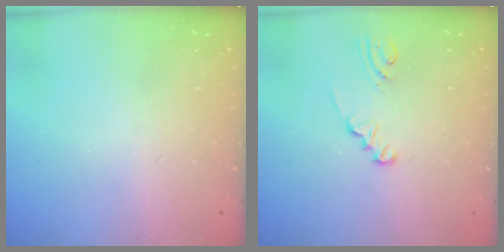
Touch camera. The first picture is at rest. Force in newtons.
{"total": 1.9, "press": 1.9, "slide": 0.3}